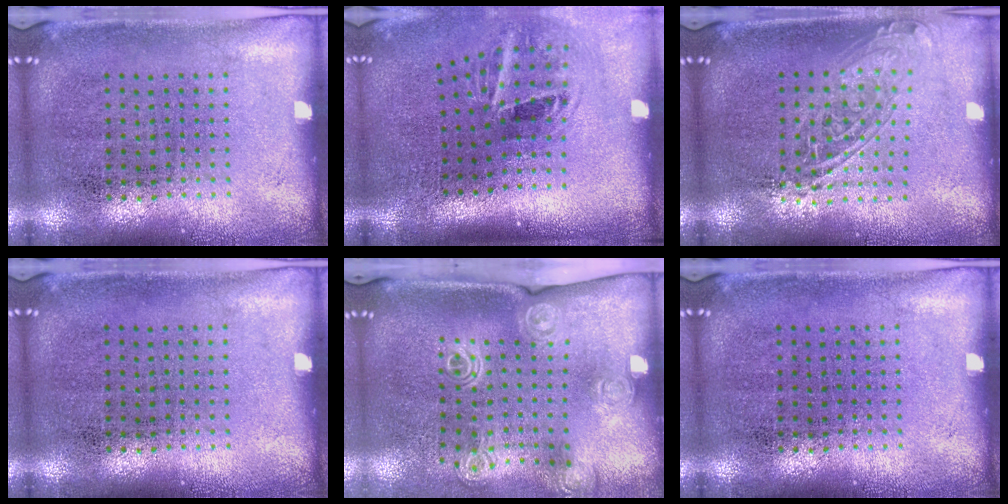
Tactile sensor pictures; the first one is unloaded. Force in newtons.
{"total": 2.0, "press": 1.2, "slide": 1.6}
{"total": 1.5, "press": 1.3, "slide": 0.9}
{"total": 0.0}
{"total": 1.8, "press": 1.5, "slide": 1.1}
{"total": 0.0}